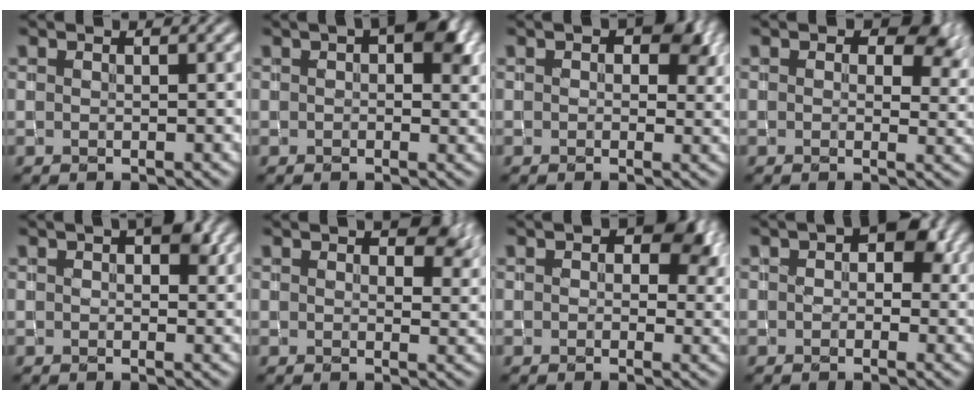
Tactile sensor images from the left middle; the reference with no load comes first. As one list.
[{"total": 5.0, "force": [1.7, 2.8, 3.8], "torque": [-0.037, 0.010, 0.016]}, {"total": 4.3, "force": [1.2, 2.9, 3.0], "torque": [-0.034, 0.000, 0.018]}, {"total": 5.3, "force": [2.0, 3.5, 3.4], "torque": [-0.045, -0.007, 0.027]}, {"total": 3.0, "force": [1.0, 1.8, 2.2], "torque": [-0.025, 0.004, 0.018]}, {"total": 3.8, "force": [2.1, 1.9, 2.5], "torque": [-0.031, -0.001, 0.033]}, {"total": 5.7, "force": [1.6, 3.8, 3.8], "torque": [-0.045, -0.002, 0.020]}, {"total": 4.2, "force": [0.9, 2.9, 3.0], "torque": [-0.027, 0.005, 0.006]}]